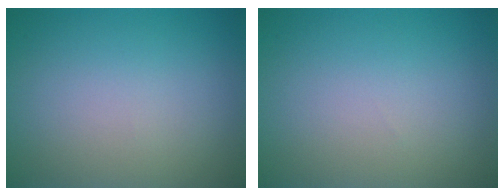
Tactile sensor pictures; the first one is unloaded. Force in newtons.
{"total": 0.0}